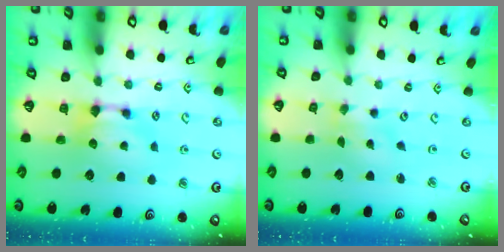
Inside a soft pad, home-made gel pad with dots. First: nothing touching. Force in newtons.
{"total": 3.4, "press": 3.2, "slide": 0.8}